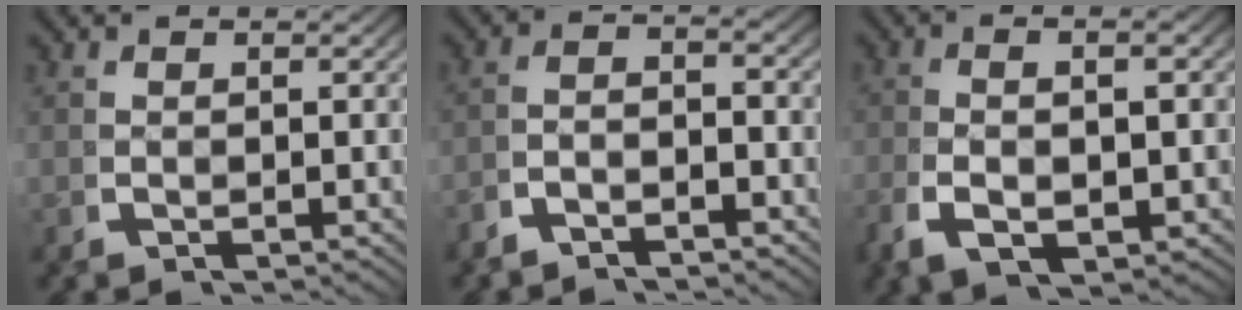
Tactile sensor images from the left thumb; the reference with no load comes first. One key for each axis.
{"total": 2.5, "fx": -2.1, "fy": 0.8, "fz": 1.1, "tx": -0.017, "ty": -0.006, "tz": -0.043}
{"total": 4.8, "fx": -0.6, "fy": 1.9, "fz": 4.4, "tx": -0.092, "ty": -0.003, "tz": -0.003}